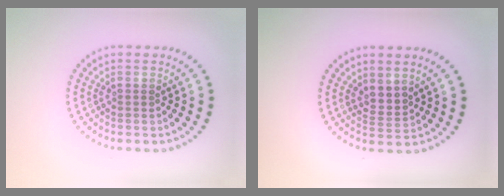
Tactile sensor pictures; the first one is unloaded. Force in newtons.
{"total": 1.7, "press": 1.3, "slide": 1.1}